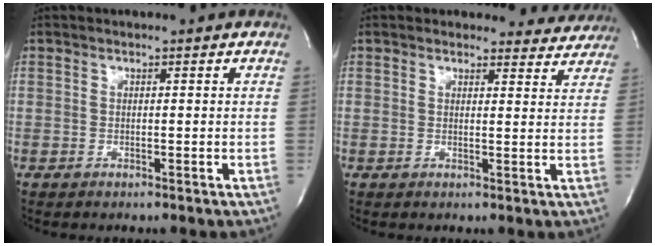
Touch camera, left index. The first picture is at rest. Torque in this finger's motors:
{"motor_torque": [1.08, -1.06, 0.30, 0.06]}